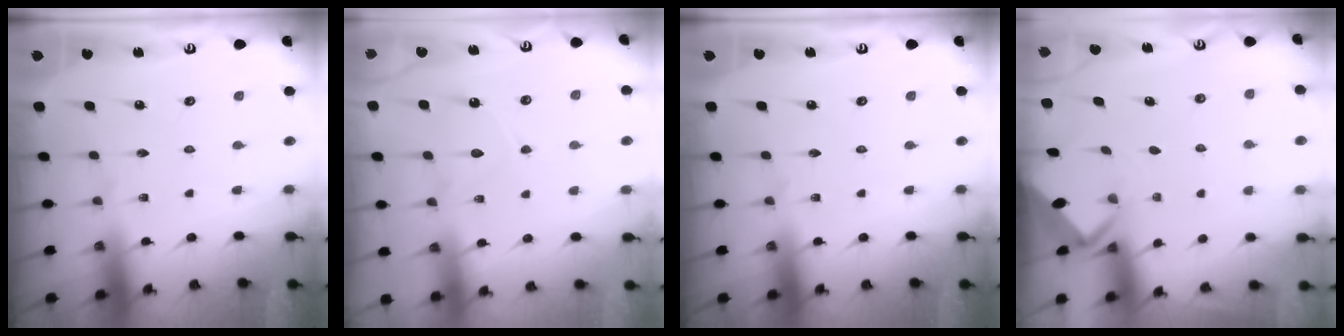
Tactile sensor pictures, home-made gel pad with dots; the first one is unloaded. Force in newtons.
{"total": 8.2, "press": 8.1, "slide": 0.8}
{"total": 0.0}
{"total": 2.1, "press": 2.1, "slide": 0.0}